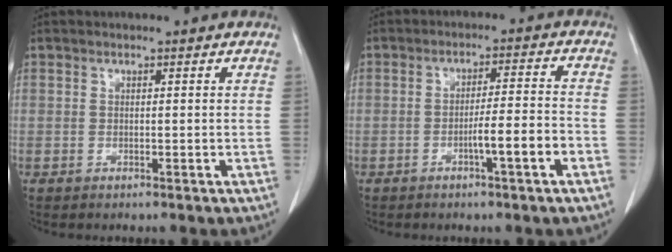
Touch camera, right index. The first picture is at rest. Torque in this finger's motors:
{"motor_torque": [0.78, -0.40, 0.40, 0.05]}